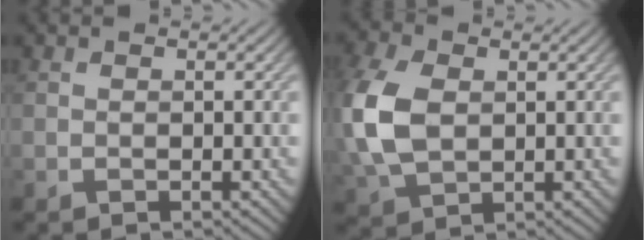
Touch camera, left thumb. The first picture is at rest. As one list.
[{"total": 9.6, "force": [0.7, 6.3, 7.3], "torque": [-0.223, 0.003, 0.014]}]